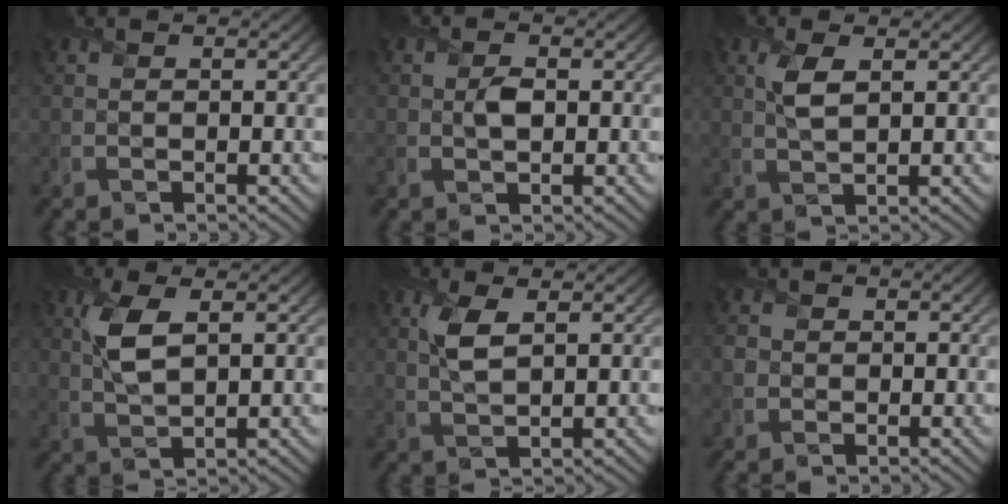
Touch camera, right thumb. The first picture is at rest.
{"total": 2.2, "force": [0.1, 1.4, 1.8], "torque": [-0.038, -0.003, 0.000]}
{"total": 3.2, "force": [1.2, 1.2, 2.8], "torque": [-0.069, 0.003, 0.022]}
{"total": 5.2, "force": [1.6, 2.1, 4.6], "torque": [-0.113, 0.003, 0.031]}
{"total": 3.9, "force": [1.4, 1.5, 3.4], "torque": [-0.084, 0.003, 0.027]}
{"total": 1.8, "force": [-0.1, 1.8, 0.3], "torque": [-0.005, -0.006, -0.008]}